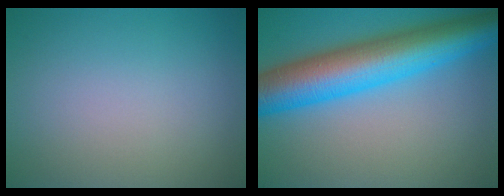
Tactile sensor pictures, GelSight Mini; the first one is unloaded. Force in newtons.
{"total": 11.0, "press": 11.0, "slide": 0.2}